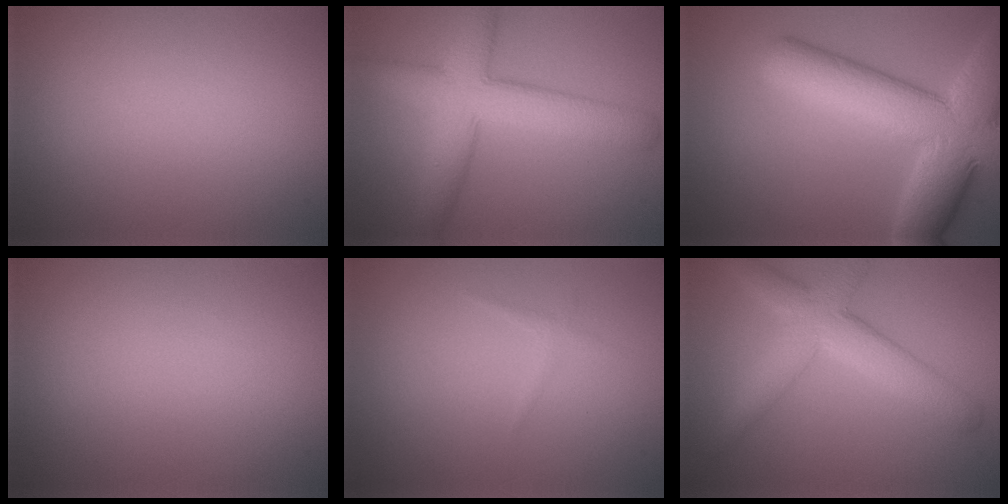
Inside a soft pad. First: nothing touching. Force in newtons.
{"total": 7.2, "press": 7.2, "slide": 0.3}
{"total": 10.7, "press": 10.7, "slide": 0.6}
{"total": 0.0}
{"total": 0.6, "press": 0.6, "slide": 0.0}
{"total": 5.5, "press": 5.5, "slide": 0.5}